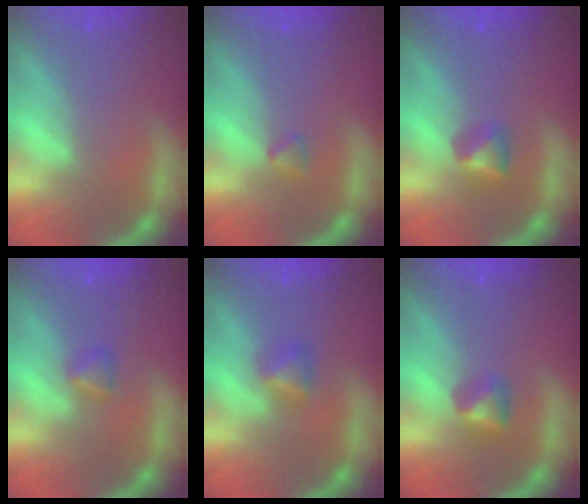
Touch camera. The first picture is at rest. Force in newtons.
{"total": 0.9}
{"total": 1.9}
{"total": 1.4}
{"total": 1.9}
{"total": 1.9}